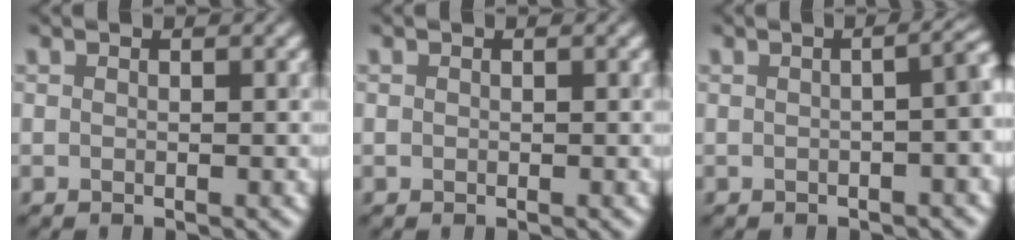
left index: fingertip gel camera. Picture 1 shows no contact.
{"total": 0.0}
{"total": 5.4, "force": [-0.5, 2.5, 4.8], "torque": [-0.018, 0.008, -0.003]}